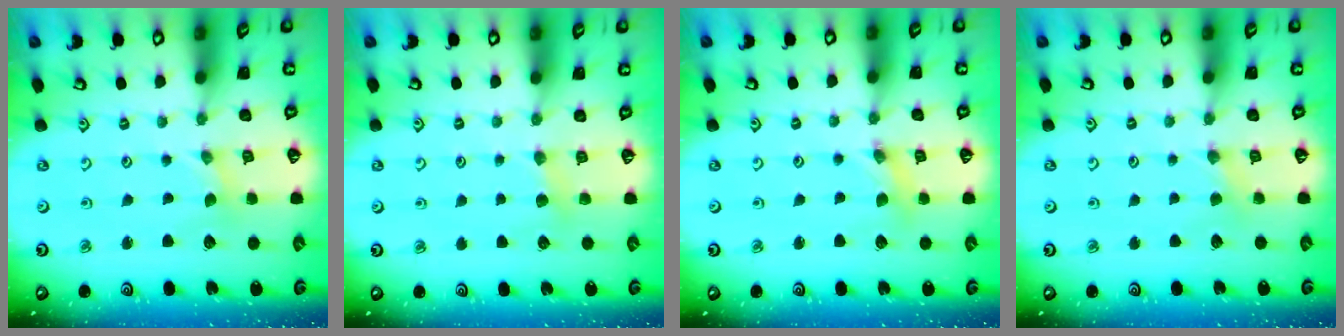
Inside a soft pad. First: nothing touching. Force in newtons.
{"total": 4.6, "press": 4.6, "slide": 0.4}
{"total": 2.7, "press": 2.7, "slide": 0.3}
{"total": 2.0, "press": 2.0, "slide": 0.4}